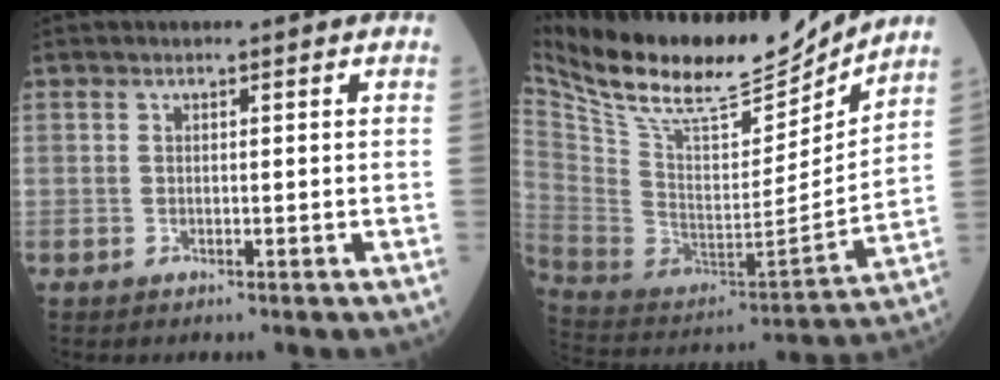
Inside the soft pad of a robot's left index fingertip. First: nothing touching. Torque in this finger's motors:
{"motor_torque": [0.87, -1.27, 0.11, 0.02]}